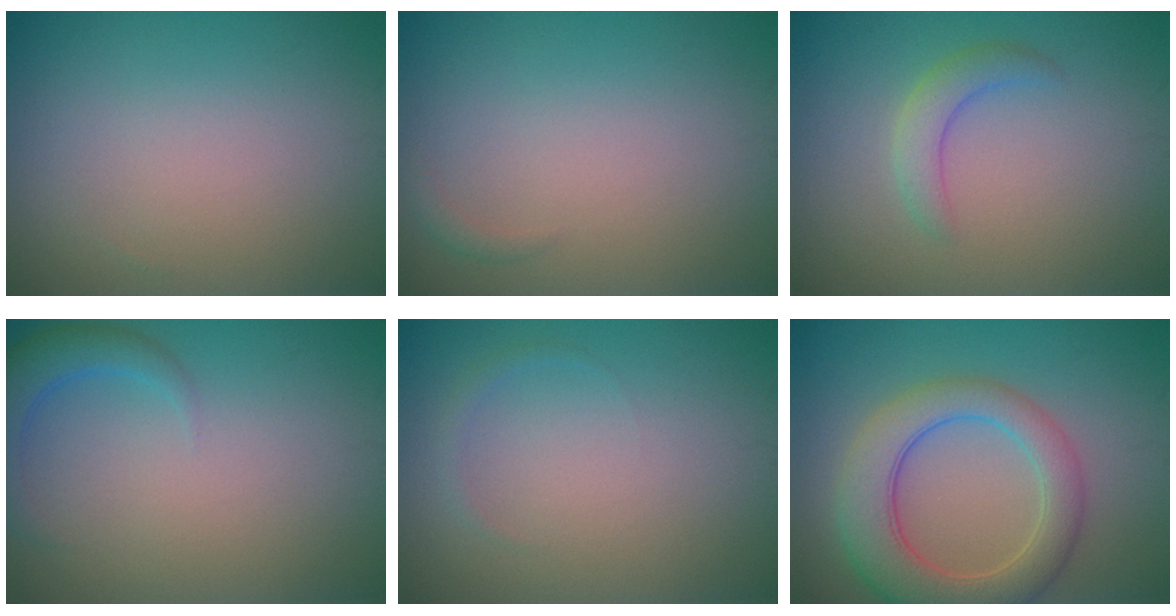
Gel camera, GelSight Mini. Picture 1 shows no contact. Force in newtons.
{"total": 0.6, "press": 0.6, "slide": 0.1}
{"total": 2.3, "press": 2.3, "slide": 0.2}
{"total": 2.8, "press": 2.8, "slide": 0.2}
{"total": 0.7, "press": 0.7, "slide": 0.1}
{"total": 6.6, "press": 6.5, "slide": 0.6}